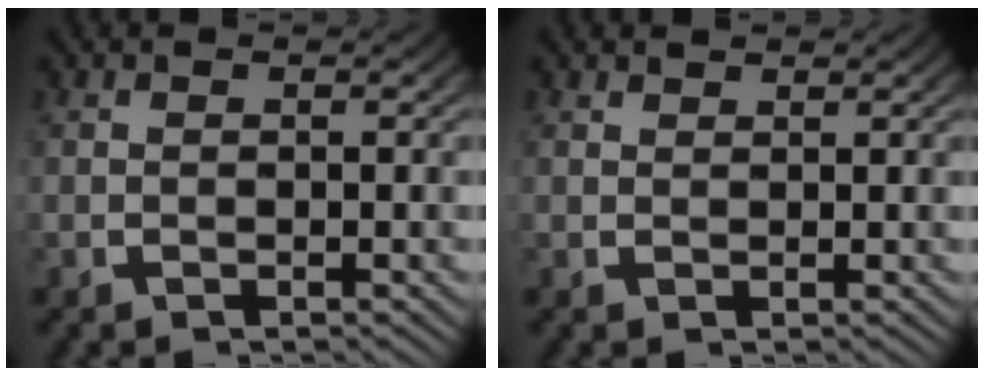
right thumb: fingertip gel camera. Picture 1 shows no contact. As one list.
[{"total": 1.1, "force": [1.1, 0.0, 0.0], "torque": [0.007, -0.002, 0.022]}]